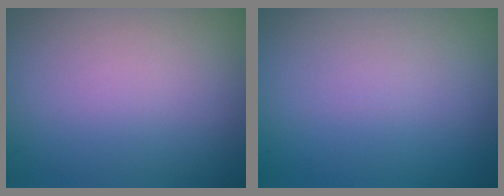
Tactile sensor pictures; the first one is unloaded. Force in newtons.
{"total": 0.0}